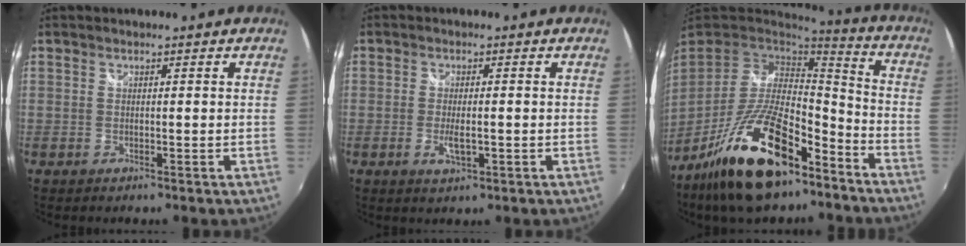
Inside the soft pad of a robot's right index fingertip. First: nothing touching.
{"total": 3.5, "force": [-1.0, 1.2, 3.1], "torque": [-0.059, -0.009, -0.015]}
{"total": 22.1, "force": [-13.8, 8.6, 14.9], "torque": [-0.287, -0.014, -0.231]}